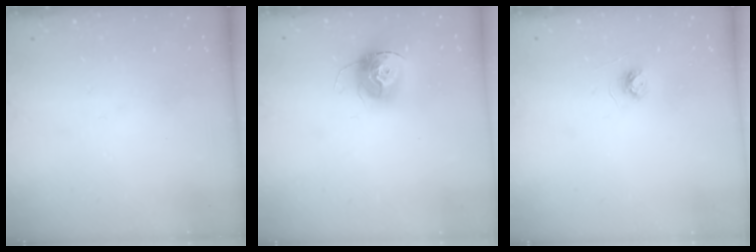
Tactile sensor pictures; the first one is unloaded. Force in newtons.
{"total": 13.6, "press": 13.5, "slide": 1.3}
{"total": 3.7, "press": 3.6, "slide": 0.4}